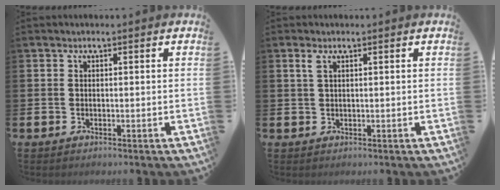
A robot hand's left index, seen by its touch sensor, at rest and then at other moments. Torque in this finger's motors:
{"motor_torque": [0.56, -0.19, 0.03, 0.08]}